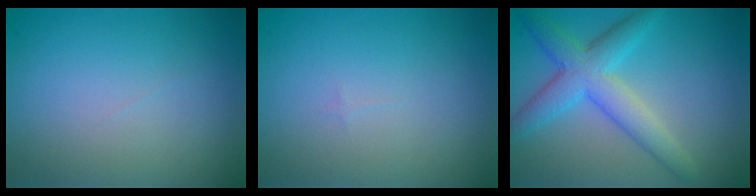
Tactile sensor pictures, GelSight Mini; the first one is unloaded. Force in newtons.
{"total": 0.0}
{"total": 5.2, "press": 5.2, "slide": 0.3}